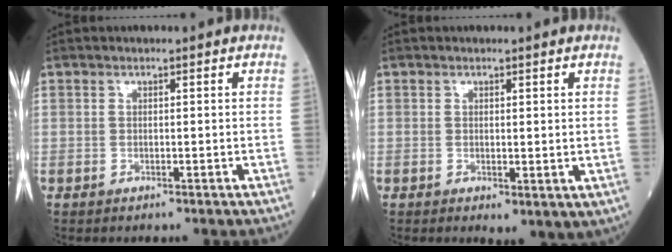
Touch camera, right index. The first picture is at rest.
{"total": 2.9, "force": [0.1, 1.3, 2.6], "torque": [-0.039, -0.012, 0.009]}